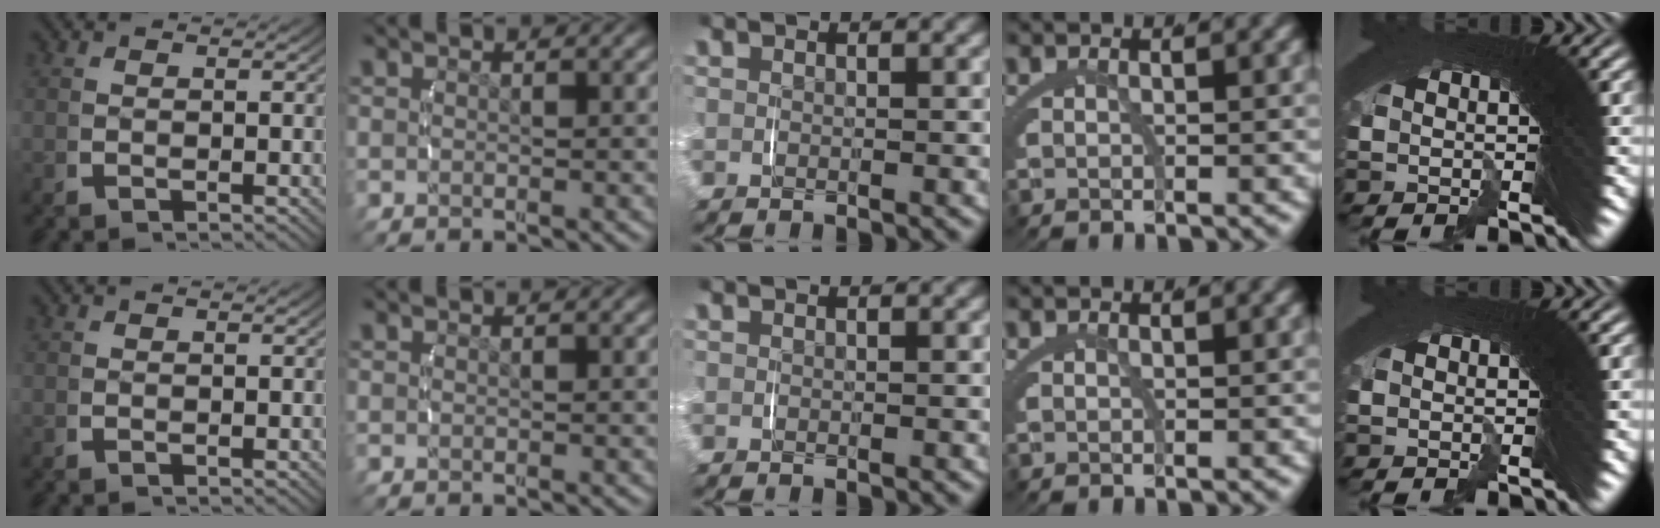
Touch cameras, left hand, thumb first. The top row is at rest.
{}